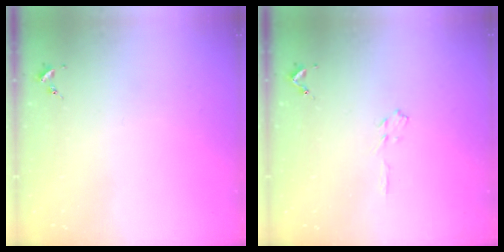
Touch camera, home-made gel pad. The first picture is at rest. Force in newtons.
{"total": 3.2, "press": 3.1, "slide": 0.4}